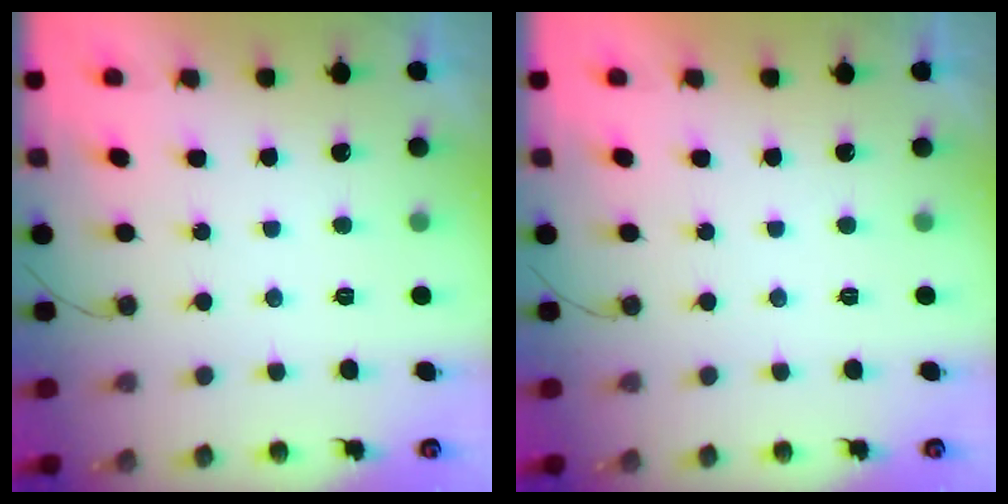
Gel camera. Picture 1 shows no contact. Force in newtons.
{"total": 1.8, "press": 1.8, "slide": 0.0}